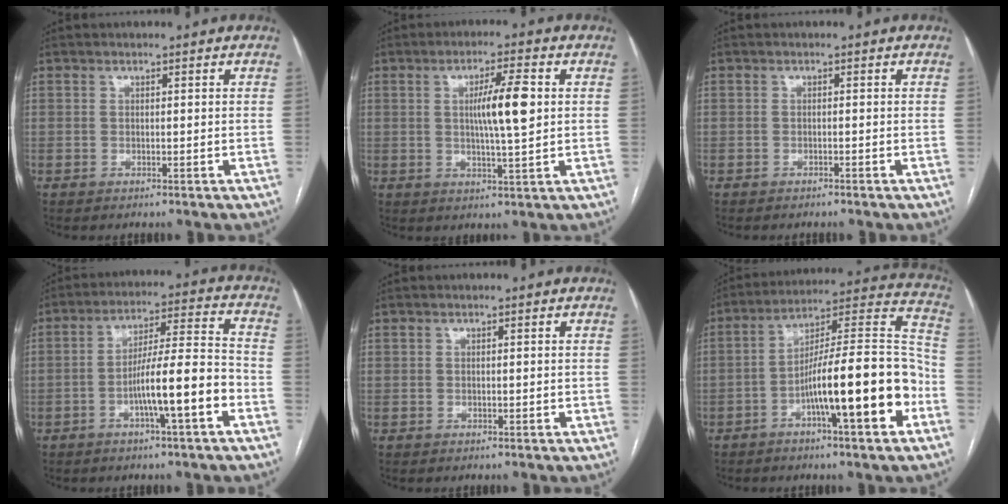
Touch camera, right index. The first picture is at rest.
{"total": 7.5, "force": [1.1, 0.5, 7.4], "torque": [-0.126, 0.002, 0.018]}
{"total": 0.6, "force": [-0.6, 0.0, 0.1], "torque": [-0.007, -0.001, -0.012]}
{"total": 10.8, "force": [-4.1, 0.4, 10.0], "torque": [-0.171, 0.015, -0.067]}
{"total": 0.0}
{"total": 18.0, "force": [-6.5, 1.8, 16.7], "torque": [-0.262, 0.018, -0.102]}